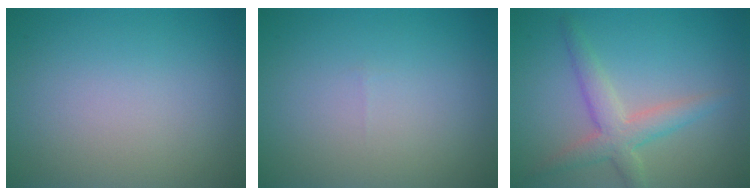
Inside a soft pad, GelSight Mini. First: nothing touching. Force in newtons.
{"total": 0.0}
{"total": 3.5, "press": 3.5, "slide": 0.3}